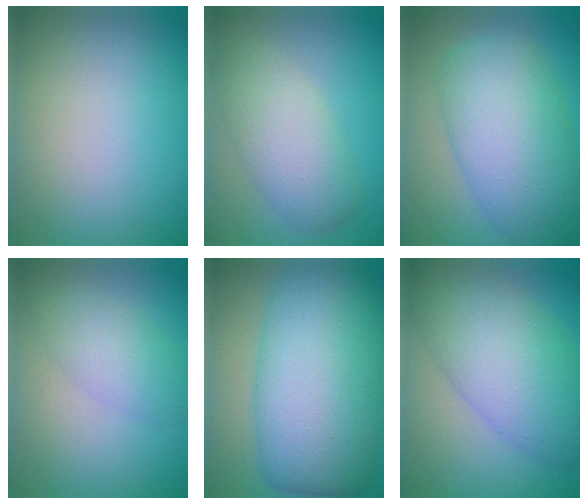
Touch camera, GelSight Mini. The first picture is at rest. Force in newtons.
{"total": 5.1, "press": 5.1, "slide": 0.2}
{"total": 9.5, "press": 9.5, "slide": 0.1}
{"total": 3.3, "press": 3.3, "slide": 0.2}
{"total": 13.6, "press": 13.6, "slide": 0.3}
{"total": 9.1, "press": 9.1, "slide": 0.2}